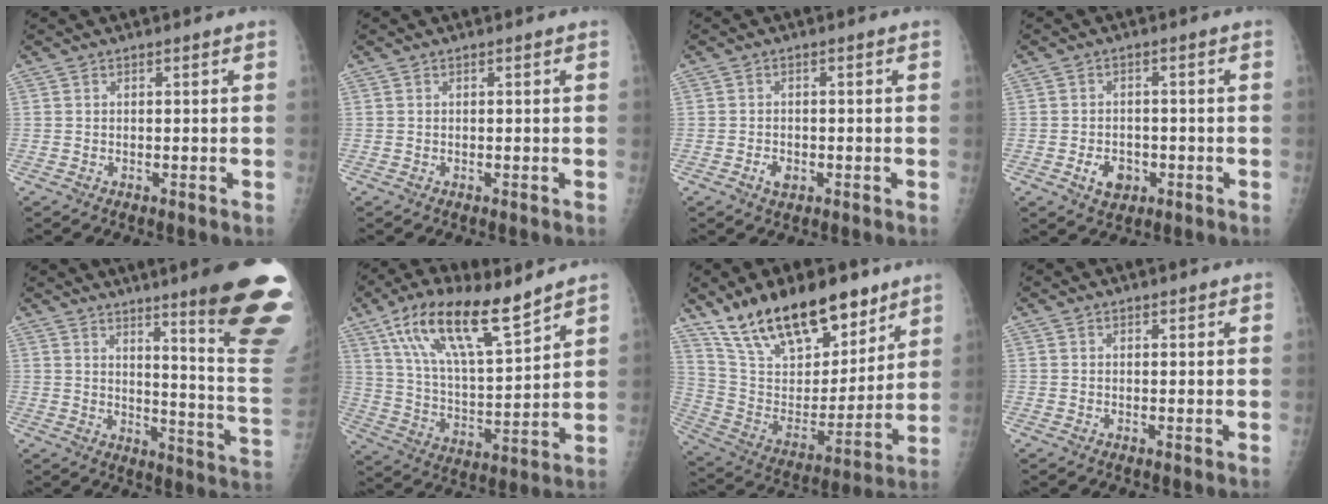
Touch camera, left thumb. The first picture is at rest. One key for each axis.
{"total": 0.0}
{"total": 2.3, "fx": -0.9, "fy": 1.6, "fz": 1.4, "tx": -0.017, "ty": 0.003, "tz": -0.011}
{"total": 4.6, "fx": -1.6, "fy": 3.5, "fz": 2.5, "tx": -0.028, "ty": 0.005, "tz": -0.022}
{"total": 20.9, "fx": 13.0, "fy": 1.5, "fz": 16.3, "tx": -0.180, "ty": -0.088, "tz": 0.173}
{"total": 18.3, "fx": 12.1, "fy": 5.5, "fz": 12.6, "tx": -0.203, "ty": -0.049, "tz": 0.227}
{"total": 23.6, "fx": 16.9, "fy": 10.4, "fz": 12.8, "tx": -0.180, "ty": -0.070, "tz": 0.296}
{"total": 1.1, "fx": 0.8, "fy": 0.7, "fz": 0.3, "tx": 0.007, "ty": -0.005, "tz": 0.008}